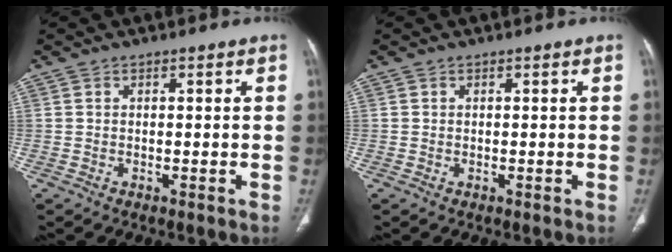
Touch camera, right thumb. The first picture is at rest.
{"total": 0.0}